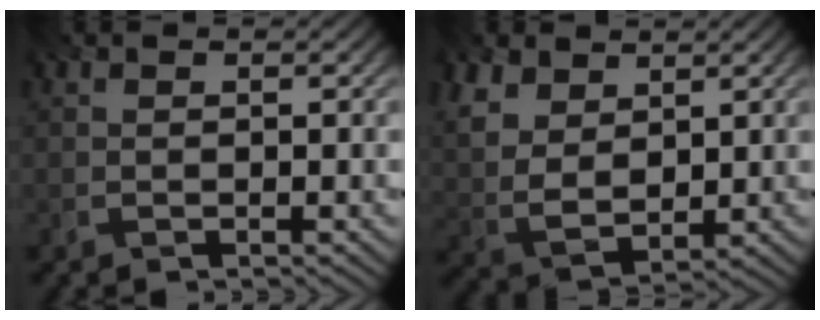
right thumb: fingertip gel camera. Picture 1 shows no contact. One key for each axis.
{"total": 8.6, "fx": 4.3, "fy": 5.3, "fz": 5.2, "tx": -0.151, "ty": 0.011, "tz": 0.080}